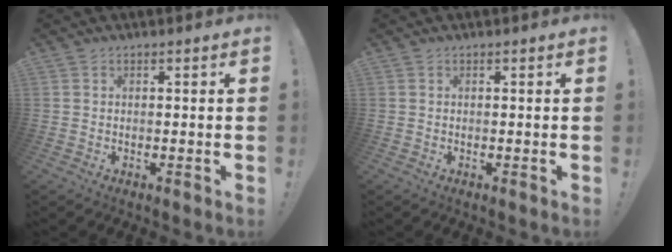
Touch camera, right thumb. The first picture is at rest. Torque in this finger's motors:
{"motor_torque": [-0.18, 0.28, -0.14, 0.06, 0.01]}